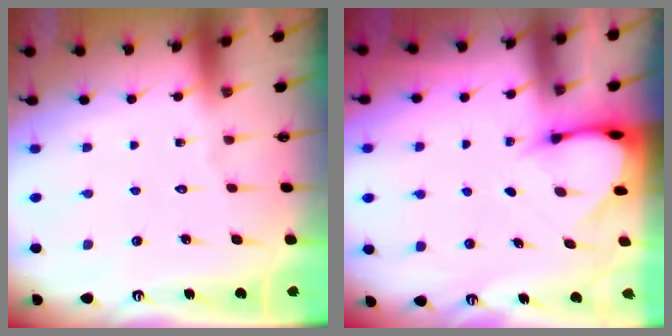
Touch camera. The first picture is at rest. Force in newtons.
{"total": 3.6, "press": 3.6, "slide": 0.2}